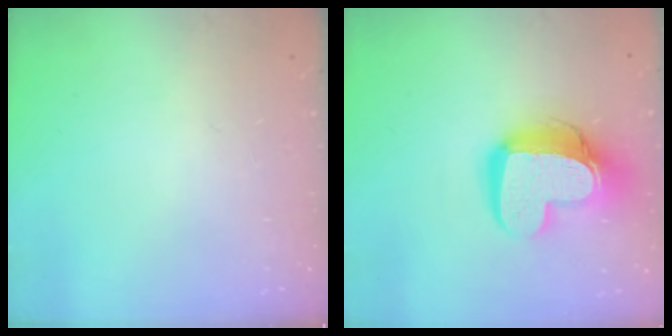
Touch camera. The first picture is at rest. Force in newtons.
{"total": 15.3, "press": 15.3, "slide": 1.4}